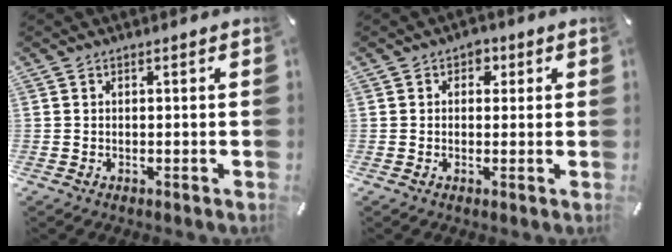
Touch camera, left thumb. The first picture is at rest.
{"total": 2.6, "force": [0.6, 2.2, 1.2], "torque": [-0.002, -0.001, 0.002]}